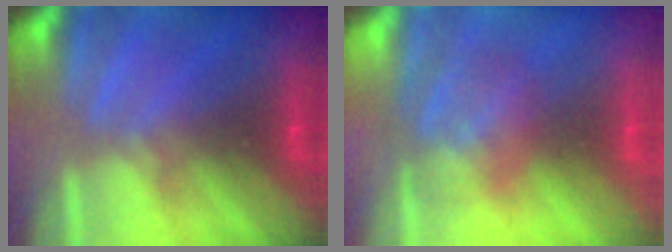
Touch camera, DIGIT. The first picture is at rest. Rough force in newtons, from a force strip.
{"total": 2.9}